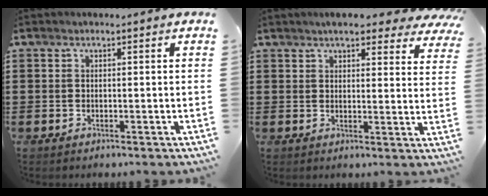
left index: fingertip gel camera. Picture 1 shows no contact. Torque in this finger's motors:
{"motor_torque": [1.49, -0.65, 0.38, 0.14]}